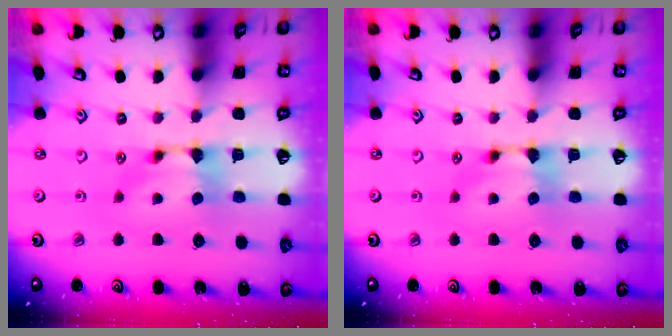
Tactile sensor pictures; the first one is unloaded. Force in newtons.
{"total": 0.0}